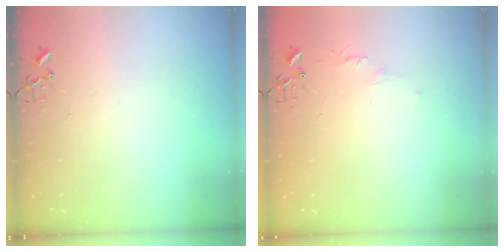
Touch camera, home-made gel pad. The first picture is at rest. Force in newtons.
{"total": 4.0, "press": 3.9, "slide": 0.6}